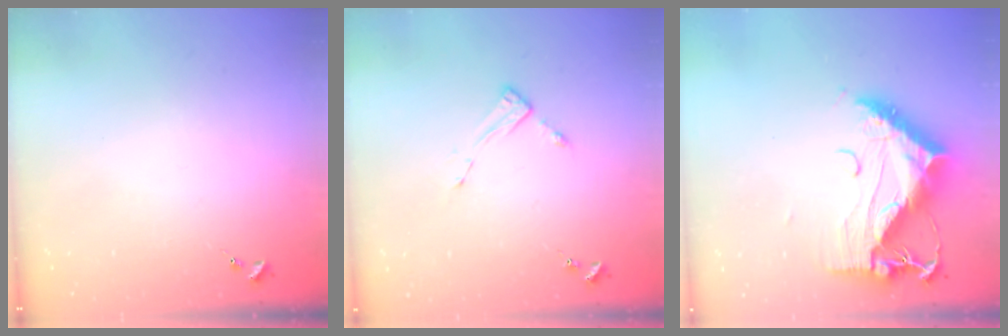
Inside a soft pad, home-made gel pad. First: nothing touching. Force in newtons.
{"total": 2.7, "press": 2.7, "slide": 0.4}
{"total": 17.0, "press": 17.0, "slide": 1.4}